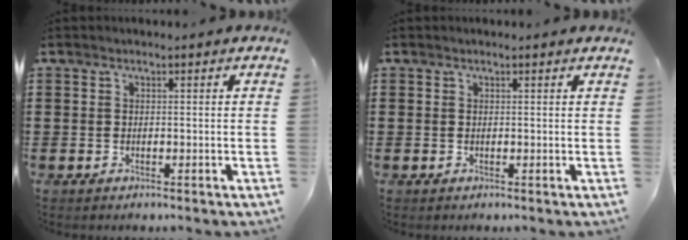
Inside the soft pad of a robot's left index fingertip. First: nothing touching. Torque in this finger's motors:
{"motor_torque": [2.14, 0.00, -0.98, -0.21]}